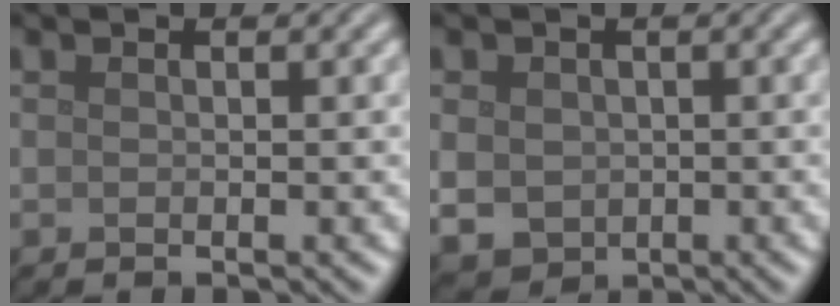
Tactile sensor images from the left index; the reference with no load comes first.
{"total": 2.9, "force": [0.0, 2.6, 1.4], "torque": [-0.035, -0.005, 0.004]}